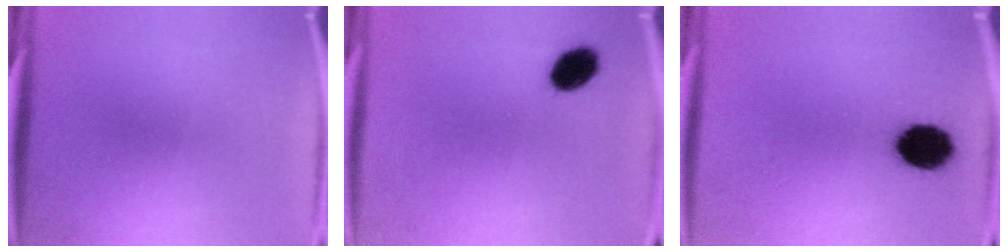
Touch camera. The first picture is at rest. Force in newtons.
{"total": 6.2}
{"total": 9.8}